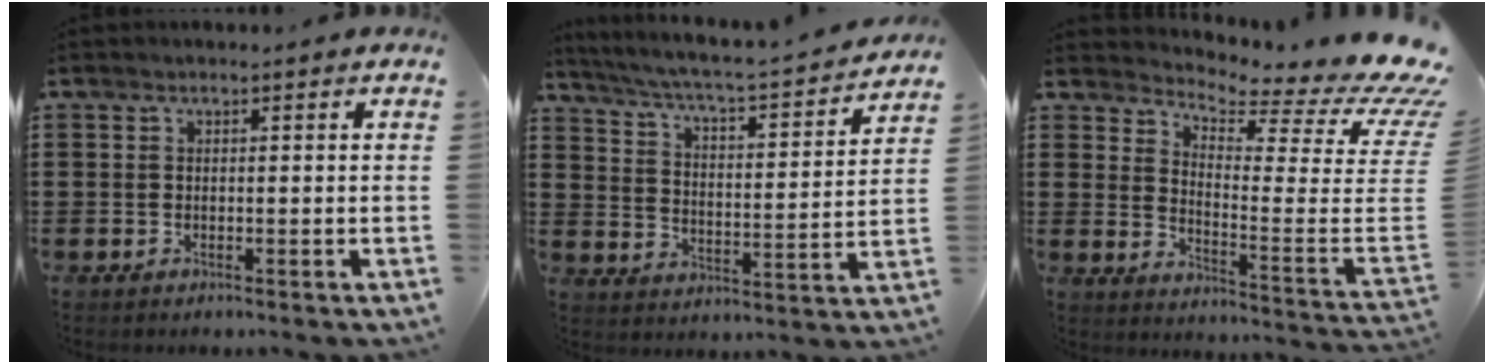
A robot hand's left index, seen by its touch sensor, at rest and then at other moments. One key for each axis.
{"total": 3.4, "fx": 3.1, "fy": -0.3, "fz": 1.6, "tx": -0.050, "ty": -0.037, "tz": 0.039}
{"total": 5.2, "fx": 4.4, "fy": 0.5, "fz": 2.9, "tx": -0.065, "ty": -0.060, "tz": 0.071}